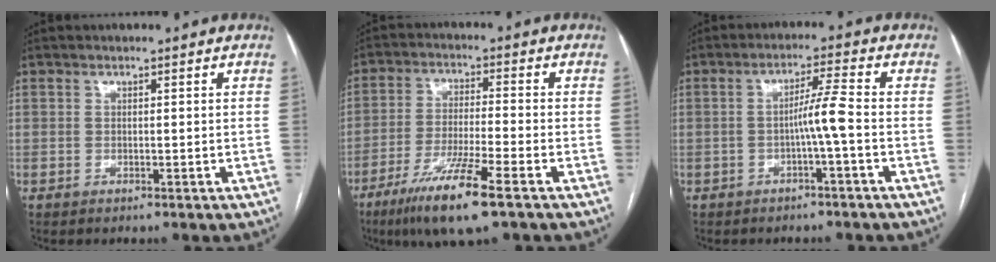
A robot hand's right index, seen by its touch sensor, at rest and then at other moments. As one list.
[{"total": 11.0, "force": [-6.6, 0.1, 8.8], "torque": [-0.170, -0.027, -0.120]}, {"total": 4.4, "force": [-1.2, -0.7, 4.2], "torque": [-0.073, 0.009, -0.020]}]